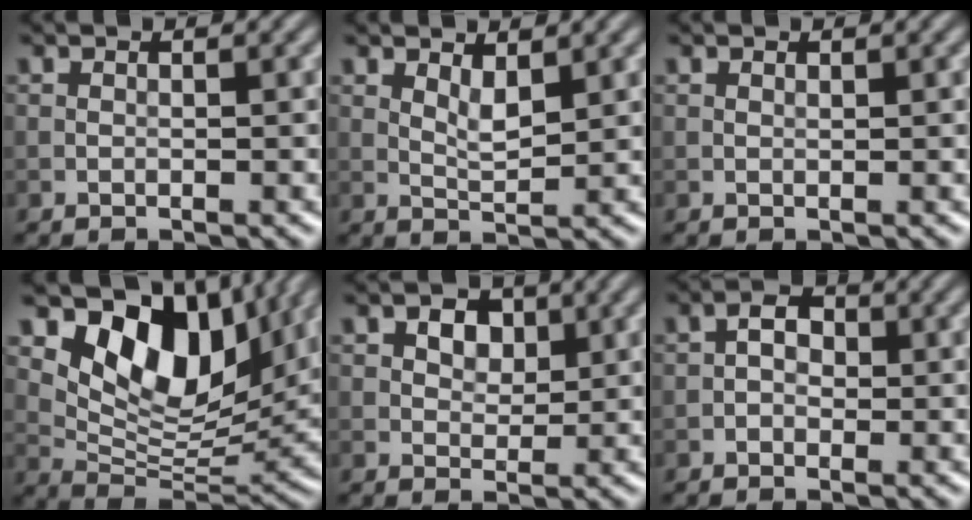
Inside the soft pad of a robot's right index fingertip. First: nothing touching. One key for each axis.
{"total": 2.1, "fx": 1.2, "fy": 0.8, "fz": 1.6, "tx": -0.032, "ty": -0.004, "tz": 0.023}
{"total": 0.0}
{"total": 10.6, "fx": 5.4, "fy": 6.0, "fz": 6.8, "tx": -0.109, "ty": -0.006, "tz": 0.099}
{"total": 3.5, "fx": 1.6, "fy": 2.3, "fz": 2.1, "tx": -0.031, "ty": 0.001, "tz": 0.017}
{"total": 2.1, "fx": -0.1, "fy": 1.5, "fz": 1.4, "tx": -0.015, "ty": 0.004, "tz": -0.013}